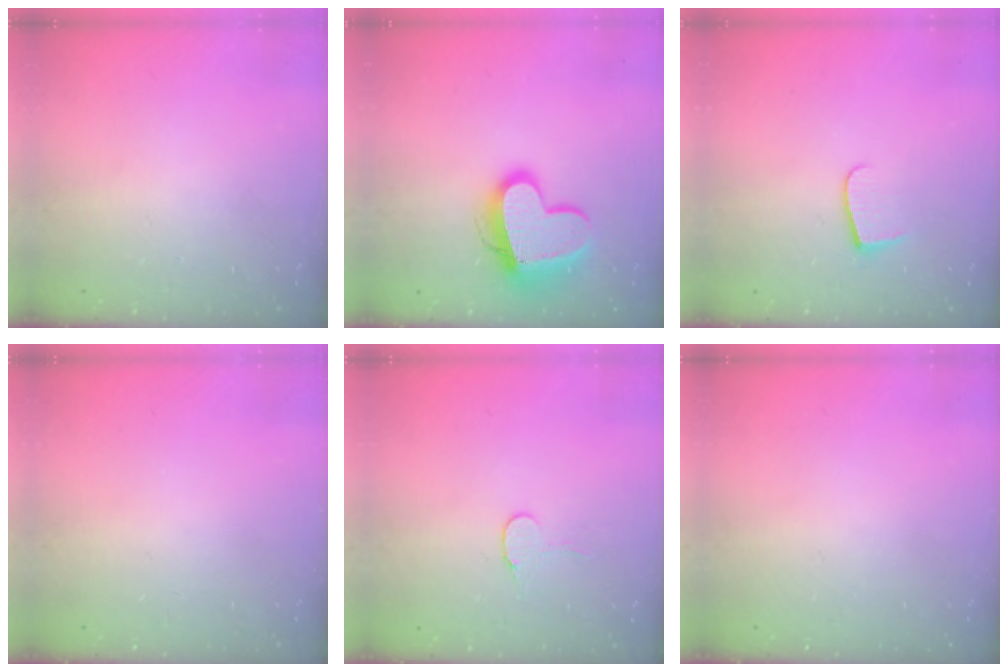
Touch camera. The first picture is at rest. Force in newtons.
{"total": 15.0, "press": 14.9, "slide": 1.6}
{"total": 6.2, "press": 6.2, "slide": 0.6}
{"total": 0.0}
{"total": 6.1, "press": 6.1, "slide": 0.5}
{"total": 0.0}